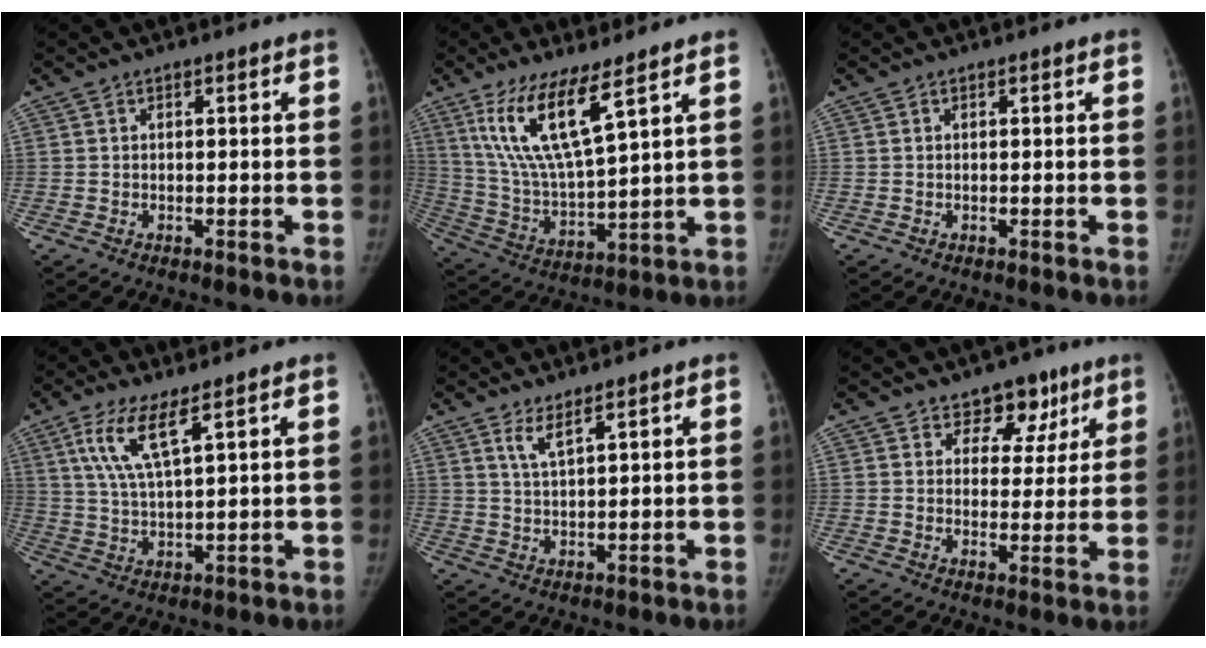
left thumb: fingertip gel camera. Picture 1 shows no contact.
{"total": 14.0, "force": [7.8, 3.0, 11.2], "torque": [-0.225, -0.044, 0.166]}
{"total": 0.0}
{"total": 8.1, "force": [4.4, 1.7, 6.6], "torque": [-0.144, -0.020, 0.095]}
{"total": 3.2, "force": [2.3, 0.5, 2.2], "torque": [-0.047, -0.020, 0.051]}
{"total": 7.0, "force": [4.6, 4.9, 2.0], "torque": [0.018, -0.019, 0.065]}